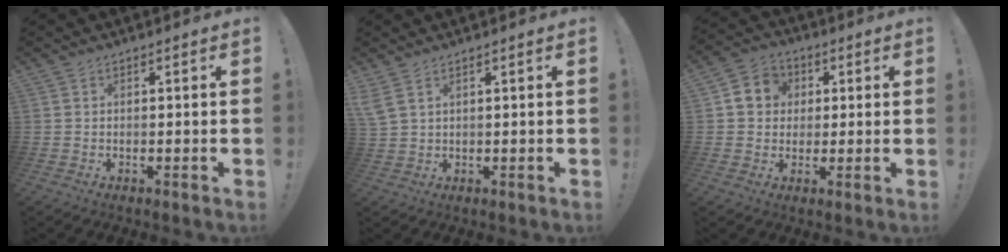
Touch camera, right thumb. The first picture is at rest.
{"total": 3.7, "force": [2.2, 1.2, 2.7], "torque": [-0.059, -0.010, 0.043]}
{"total": 8.2, "force": [1.3, 7.6, 2.7], "torque": [-0.032, 0.005, 0.029]}